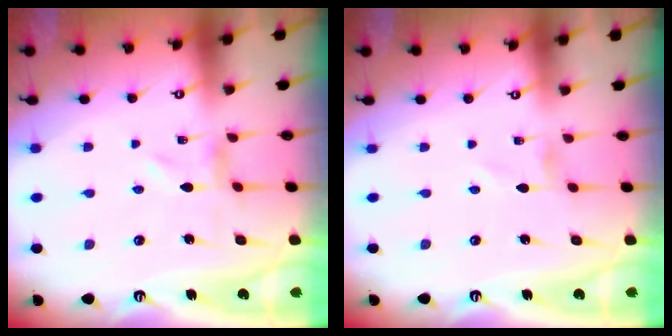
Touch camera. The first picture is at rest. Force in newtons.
{"total": 0.0}